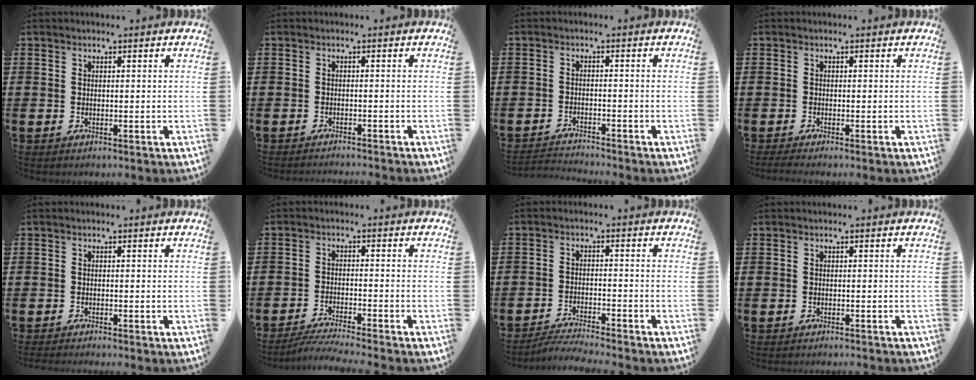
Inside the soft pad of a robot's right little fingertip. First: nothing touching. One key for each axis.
{"total": 0.9, "fx": -0.8, "fy": -0.2, "fz": 0.0, "tx": 0.000, "ty": 0.001, "tz": -0.018}
{"total": 1.9, "fx": -1.9, "fy": -0.2, "fz": 0.0, "tx": -0.003, "ty": 0.002, "tz": -0.040}
{"total": 0.8, "fx": -0.5, "fy": 0.0, "fz": 0.6, "tx": -0.009, "ty": -0.002, "tz": -0.009}
{"total": 0.7, "fx": -0.7, "fy": -0.1, "fz": 0.1, "tx": -0.002, "ty": -0.002, "tz": -0.013}
{"total": 3.3, "fx": -3.1, "fy": -0.3, "fz": 1.2, "tx": -0.017, "ty": -0.003, "tz": -0.060}
{"total": 3.0, "fx": -3.0, "fy": -0.3, "fz": 0.5, "tx": -0.009, "ty": 0.001, "tz": -0.061}
{"total": 0.5, "fx": -0.5, "fy": -0.1, "fz": 0.0, "tx": 0.001, "ty": -0.001, "tz": -0.011}